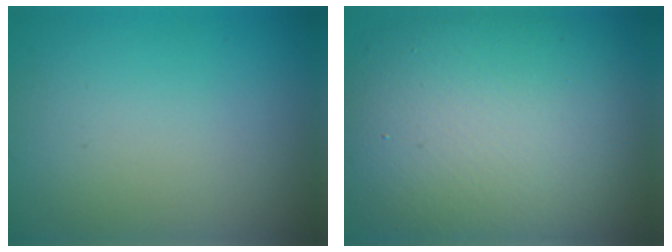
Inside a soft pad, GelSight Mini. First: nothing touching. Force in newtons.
{"total": 13.8, "press": 13.8, "slide": 1.0}